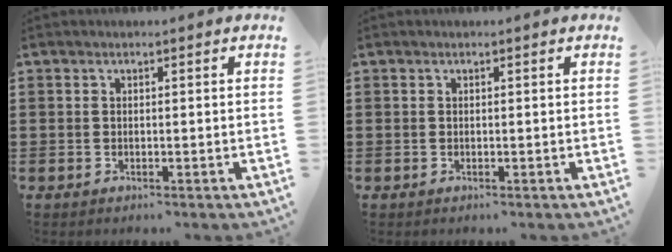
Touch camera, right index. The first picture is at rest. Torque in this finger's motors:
{"motor_torque": [0.40, 0.04, 0.00, 0.00]}